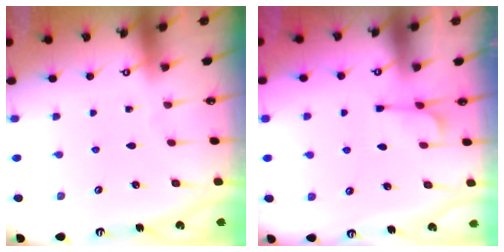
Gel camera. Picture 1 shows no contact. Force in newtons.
{"total": 1.3, "press": 0.2, "slide": 1.3}